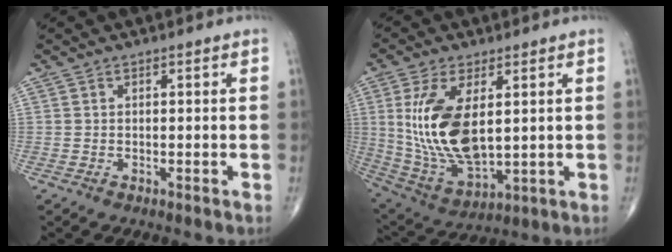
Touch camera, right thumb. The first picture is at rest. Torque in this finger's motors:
{"motor_torque": [-0.72, 1.40, 1.39, 0.71, 0.48]}